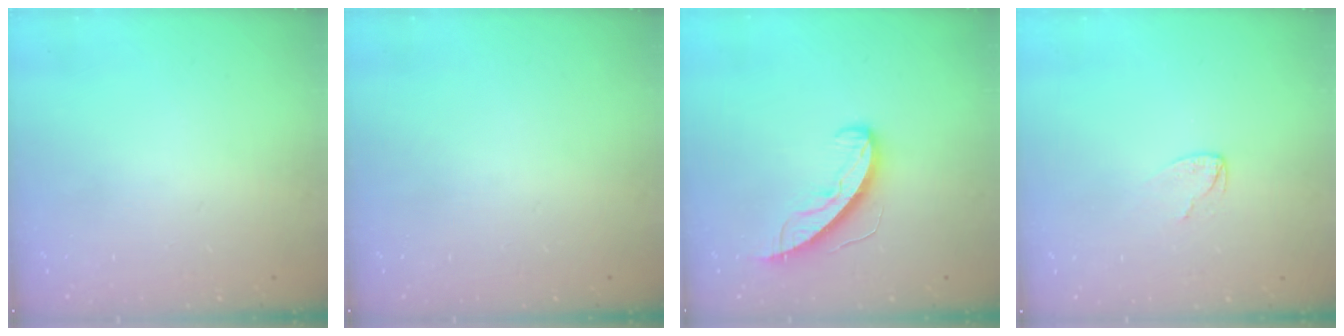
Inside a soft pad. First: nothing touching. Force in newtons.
{"total": 0.0}
{"total": 8.7, "press": 8.7, "slide": 0.7}
{"total": 3.0, "press": 3.0, "slide": 0.3}